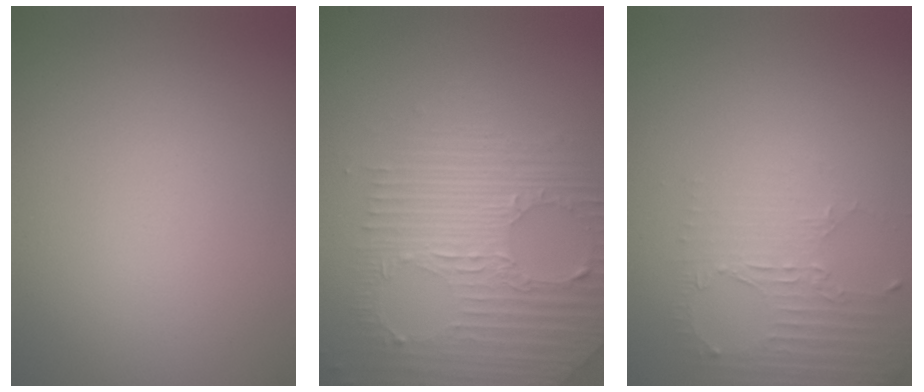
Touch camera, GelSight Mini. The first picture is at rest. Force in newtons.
{"total": 6.5, "press": 4.5, "slide": 4.7}
{"total": 2.5, "press": 1.8, "slide": 1.7}